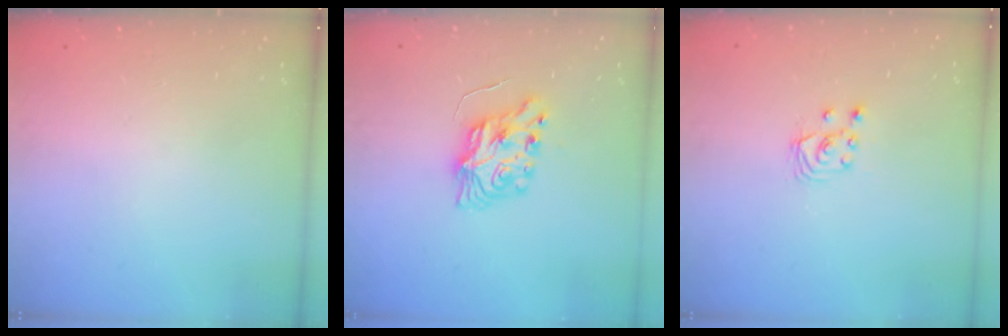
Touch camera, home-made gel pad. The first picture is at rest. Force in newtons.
{"total": 7.9, "press": 7.9, "slide": 0.2}
{"total": 3.5, "press": 3.5, "slide": 0.4}